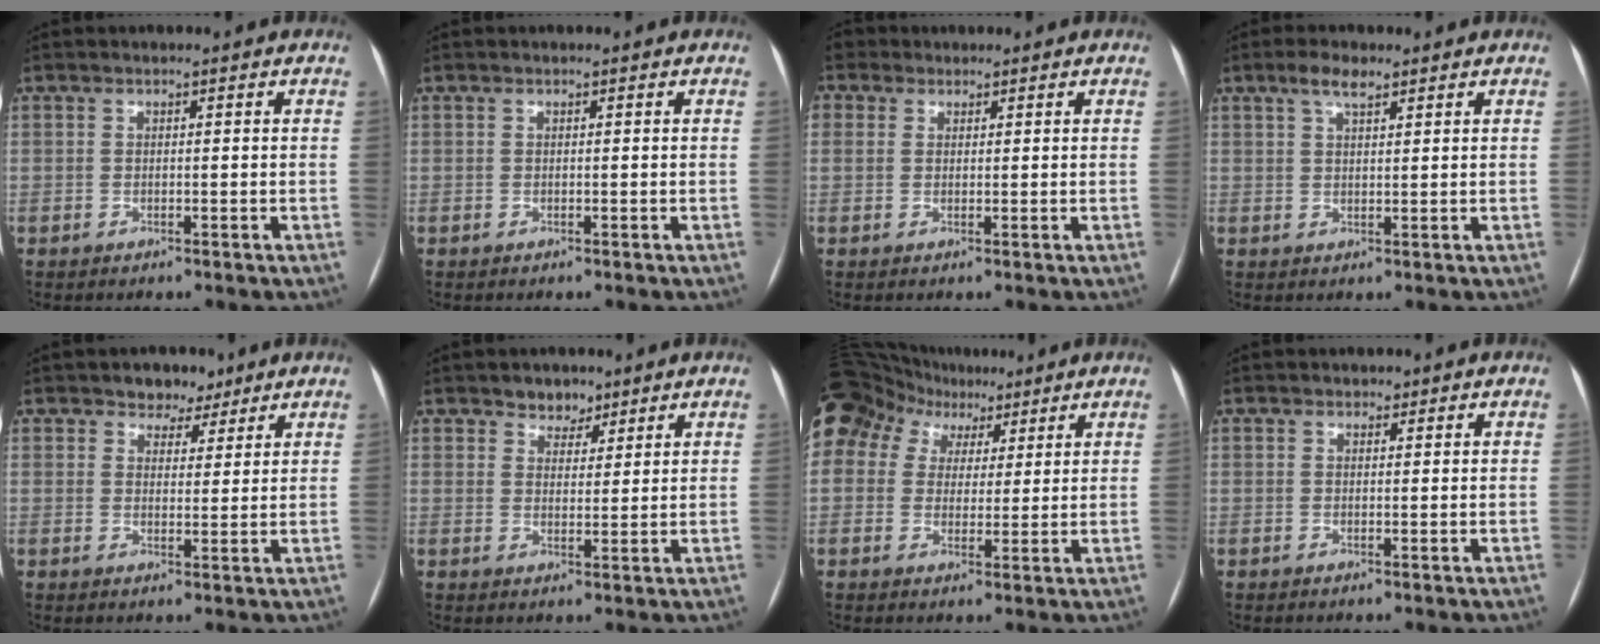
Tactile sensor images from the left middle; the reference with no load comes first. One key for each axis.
{"total": 0.0}
{"total": 4.9, "fx": 2.4, "fy": 4.0, "fz": 1.4, "tx": -0.044, "ty": 0.027, "tz": 0.048}
{"total": 3.5, "fx": 2.4, "fy": 1.0, "fz": 2.3, "tx": -0.048, "ty": 0.011, "tz": 0.045}
{"total": 4.4, "fx": 3.3, "fy": 2.8, "fz": 1.1, "tx": -0.006, "ty": 0.003, "tz": 0.050}
{"total": 3.6, "fx": 2.7, "fy": 2.2, "fz": 0.6, "tx": -0.001, "ty": 0.001, "tz": 0.041}
{"total": 25.0, "fx": 14.1, "fy": 18.1, "fz": 9.8, "tx": -0.311, "ty": 0.101, "tz": 0.260}
{"total": 0.8, "fx": 0.6, "fy": 0.5, "fz": 0.1, "tx": 0.000, "ty": 0.000, "tz": 0.006}